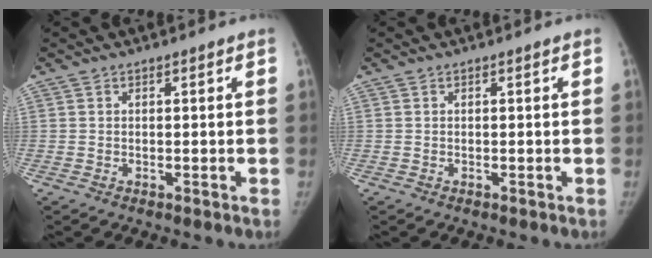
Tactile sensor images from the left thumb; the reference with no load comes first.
{"total": 0.0}